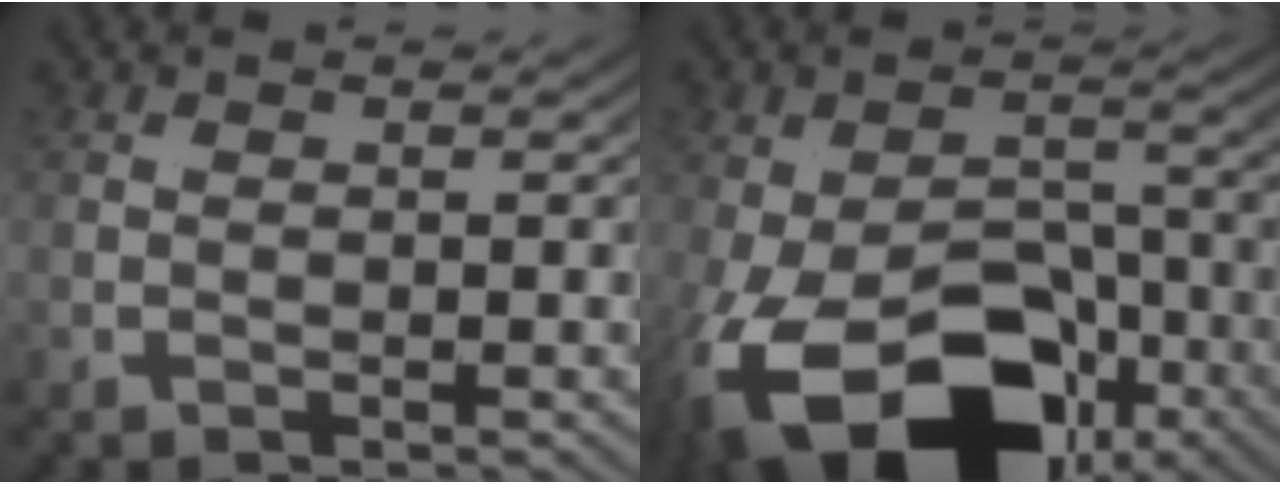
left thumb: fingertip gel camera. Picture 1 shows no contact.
{"total": 16.0, "force": [-5.8, 8.3, 12.4], "torque": [-0.213, -0.053, -0.064]}